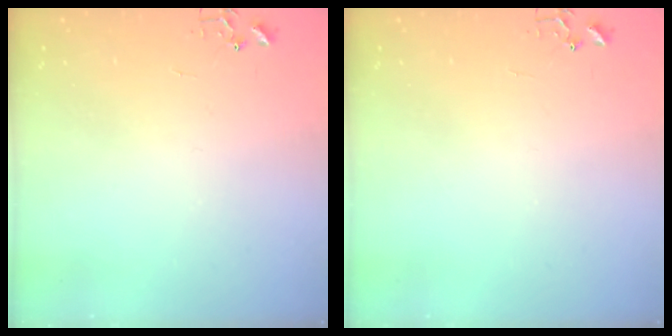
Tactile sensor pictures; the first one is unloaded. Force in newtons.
{"total": 0.0}